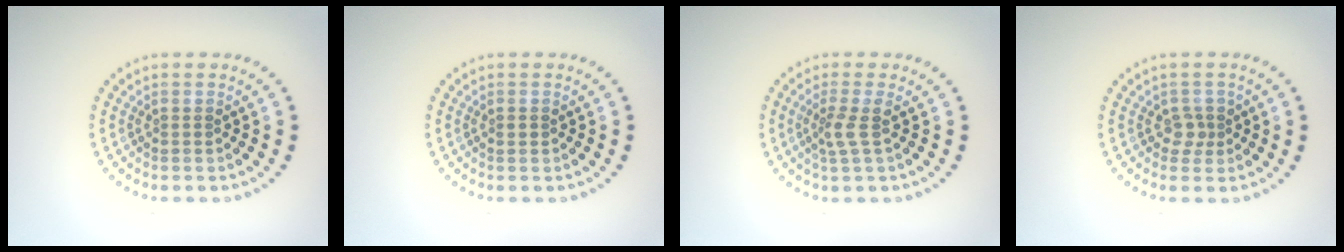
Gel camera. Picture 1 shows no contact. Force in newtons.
{"total": 0.5, "press": 0.5, "slide": 0.1}
{"total": 2.0, "press": 1.5, "slide": 1.3}
{"total": 1.6, "press": 1.2, "slide": 1.0}